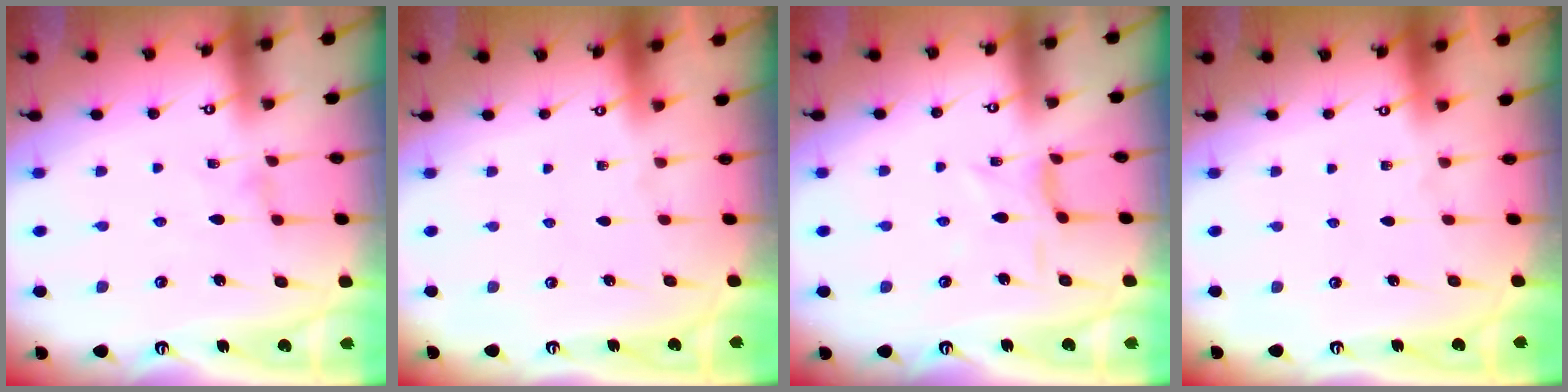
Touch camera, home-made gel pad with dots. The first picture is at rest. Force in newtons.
{"total": 0.0}
{"total": 2.3, "press": 2.3, "slide": 0.5}
{"total": 0.0}